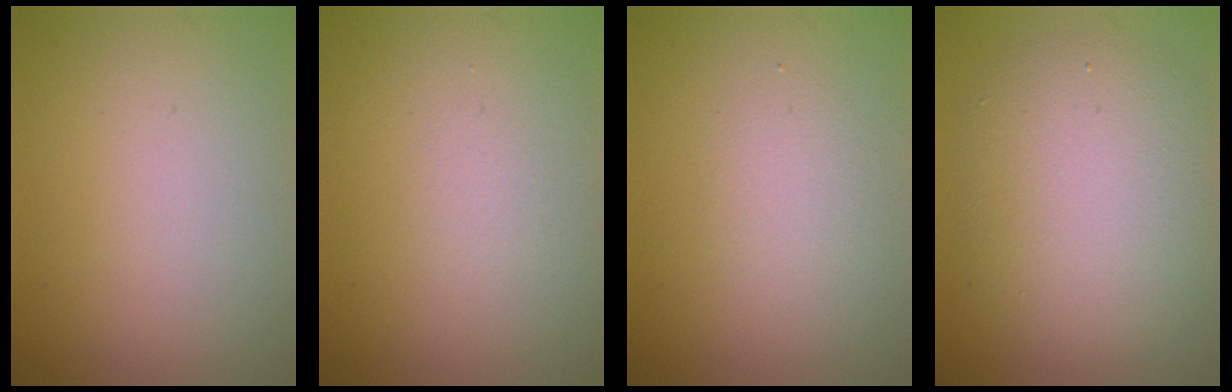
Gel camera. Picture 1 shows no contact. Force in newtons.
{"total": 0.7, "press": 0.7, "slide": 0.1}
{"total": 1.5, "press": 1.5, "slide": 0.1}
{"total": 6.7, "press": 6.7, "slide": 0.4}